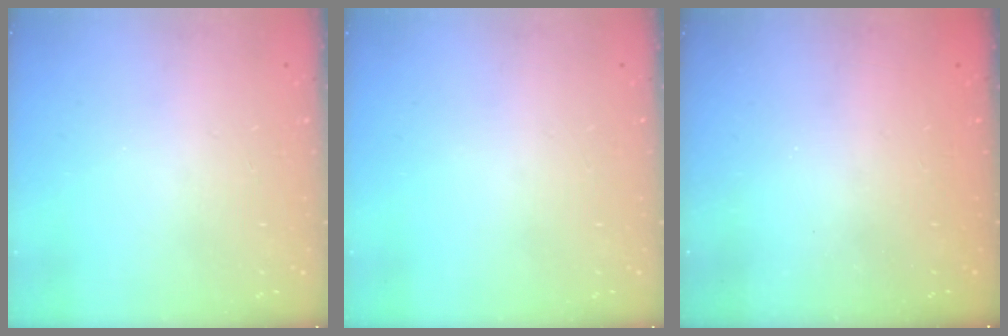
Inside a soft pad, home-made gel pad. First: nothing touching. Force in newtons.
{"total": 0.0}
{"total": 2.4, "press": 2.3, "slide": 0.8}